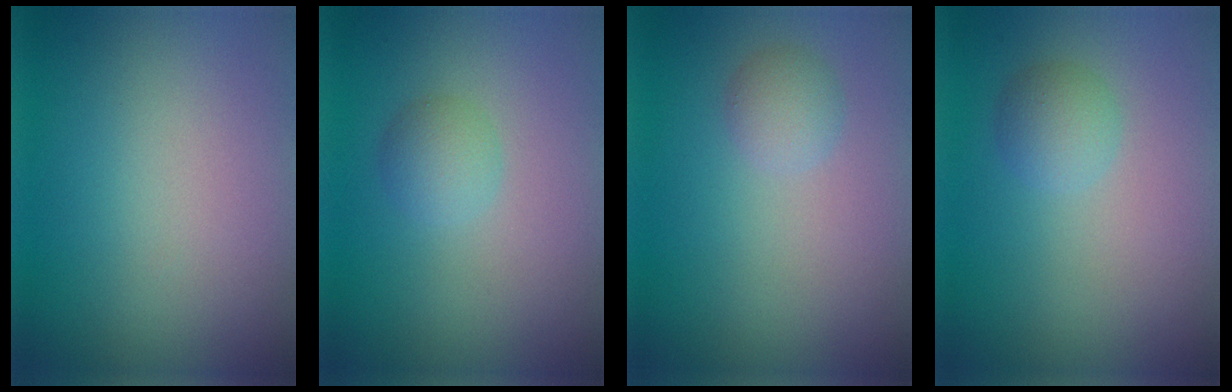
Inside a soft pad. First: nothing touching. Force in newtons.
{"total": 1.7, "press": 1.7, "slide": 0.0}
{"total": 1.6, "press": 1.6, "slide": 0.1}
{"total": 1.8, "press": 1.8, "slide": 0.0}